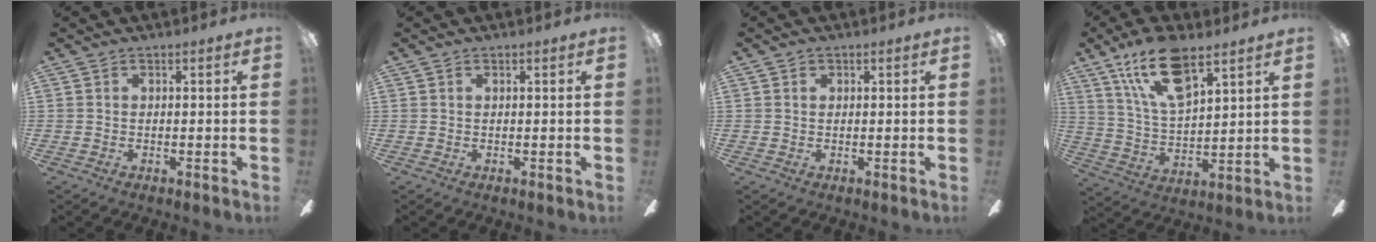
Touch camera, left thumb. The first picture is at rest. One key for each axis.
{"total": 0.6, "fx": 0.3, "fy": 0.4, "fz": 0.3, "tx": -0.007, "ty": 0.002, "tz": 0.005}
{"total": 1.2, "fx": 0.5, "fy": 1.0, "fz": 0.6, "tx": -0.012, "ty": 0.004, "tz": 0.009}
{"total": 16.5, "fx": 10.5, "fy": 6.7, "fz": 10.9, "tx": -0.203, "ty": -0.030, "tz": 0.186}